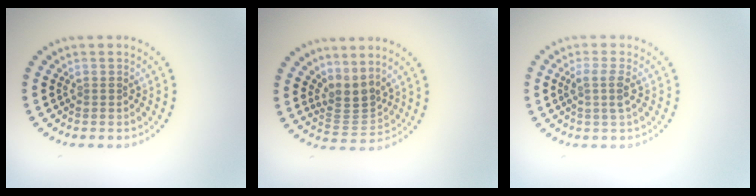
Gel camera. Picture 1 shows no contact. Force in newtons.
{"total": 2.8, "press": 2.0, "slide": 1.9}
{"total": 1.9, "press": 1.5, "slide": 1.1}